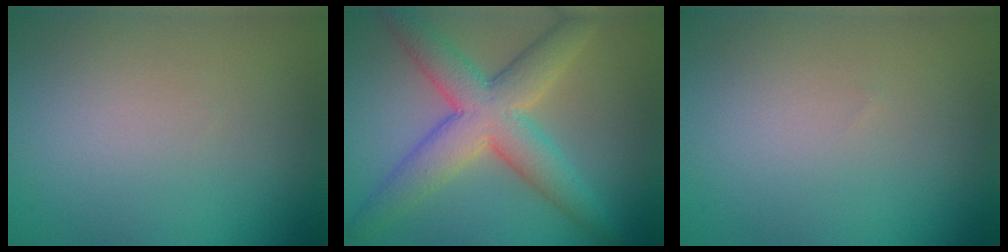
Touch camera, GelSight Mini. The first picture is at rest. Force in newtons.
{"total": 7.5, "press": 7.5, "slide": 0.3}
{"total": 0.0}